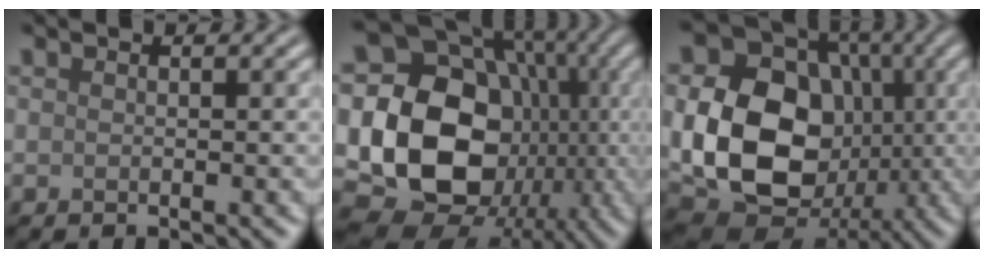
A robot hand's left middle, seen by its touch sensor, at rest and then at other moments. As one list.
[{"total": 20.6, "force": [-0.7, 17.5, 10.9], "torque": [-0.192, -0.006, -0.022]}, {"total": 16.3, "force": [-1.1, 13.3, 9.4], "torque": [-0.175, -0.018, -0.028]}]